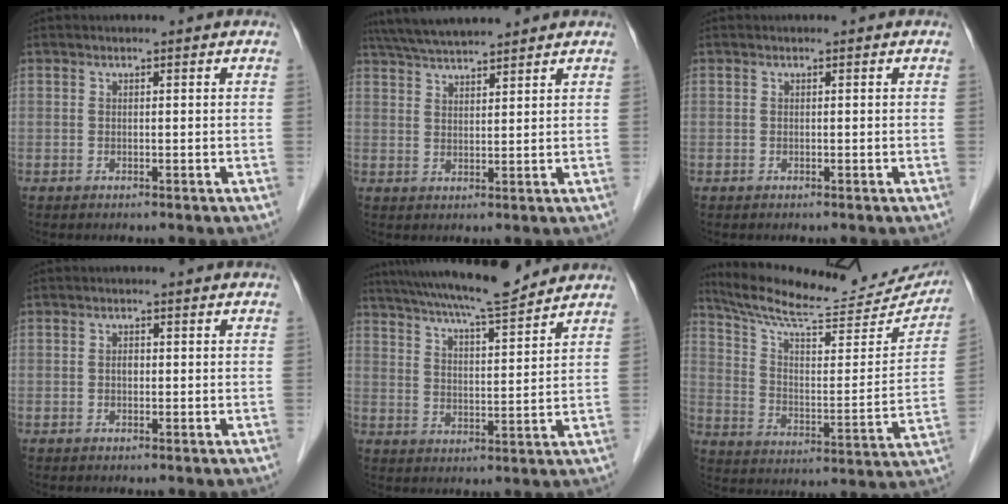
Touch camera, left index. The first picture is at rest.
{"total": 9.0, "force": [8.2, 0.7, 3.7], "torque": [-0.066, 0.031, 0.135]}
{"total": 0.0}
{"total": 0.9, "force": [-0.1, 0.6, 0.6], "torque": [-0.011, 0.001, -0.005]}
{"total": 14.5, "force": [13.0, 0.7, 6.4], "torque": [-0.110, 0.006, 0.200]}
{"total": 24.4, "force": [22.4, 4.2, 8.7], "torque": [-0.135, -0.038, 0.306]}